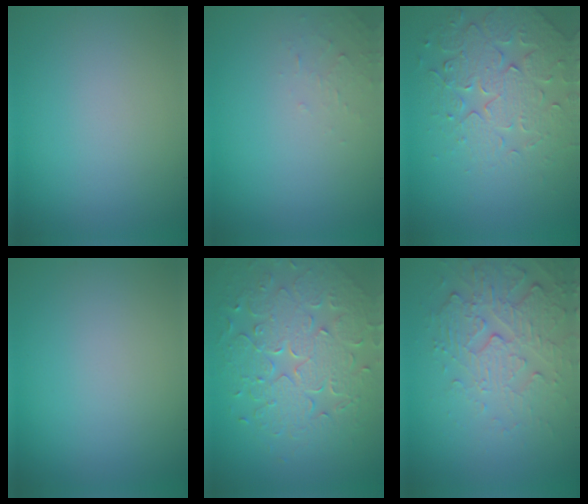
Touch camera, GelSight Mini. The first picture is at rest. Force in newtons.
{"total": 0.9, "press": 0.9, "slide": 0.1}
{"total": 4.5, "press": 4.4, "slide": 1.1}
{"total": 0.0}
{"total": 8.0, "press": 5.8, "slide": 5.5}
{"total": 5.6, "press": 3.7, "slide": 4.2}